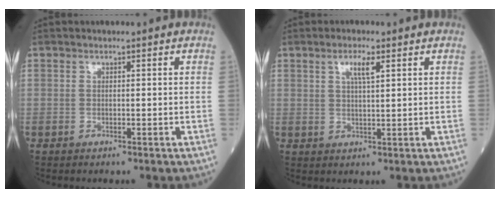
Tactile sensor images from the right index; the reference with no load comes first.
{"total": 3.3, "force": [1.6, 0.4, 2.8], "torque": [-0.054, 0.001, 0.027]}